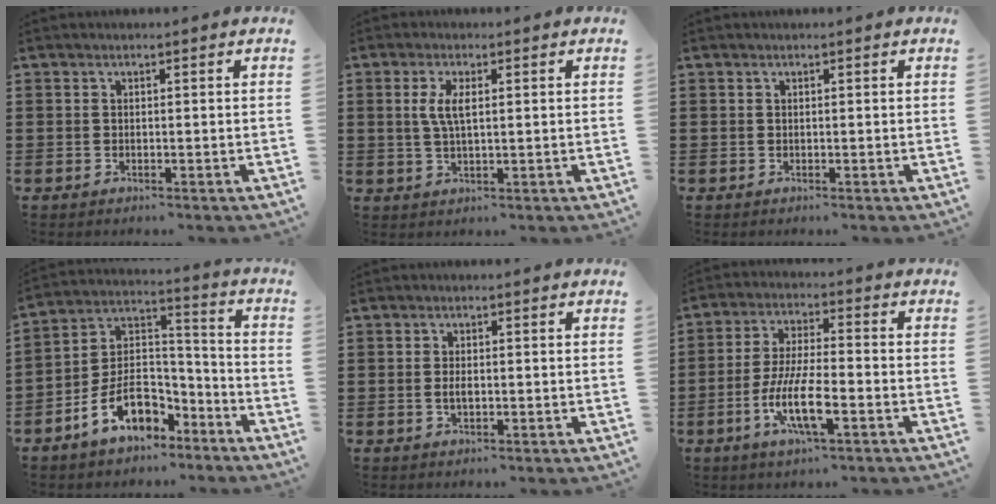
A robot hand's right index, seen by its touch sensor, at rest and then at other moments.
{"total": 3.7, "force": [0.8, 0.9, 3.4], "torque": [-0.076, 0.004, 0.010]}
{"total": 0.0}
{"total": 10.6, "force": [-6.2, 6.6, 5.4], "torque": [-0.121, 0.017, -0.116]}
{"total": 1.7, "force": [-0.2, 0.7, 1.6], "torque": [-0.029, 0.003, -0.005]}
{"total": 9.3, "force": [-3.8, 2.3, 8.2], "torque": [-0.179, -0.013, -0.075]}